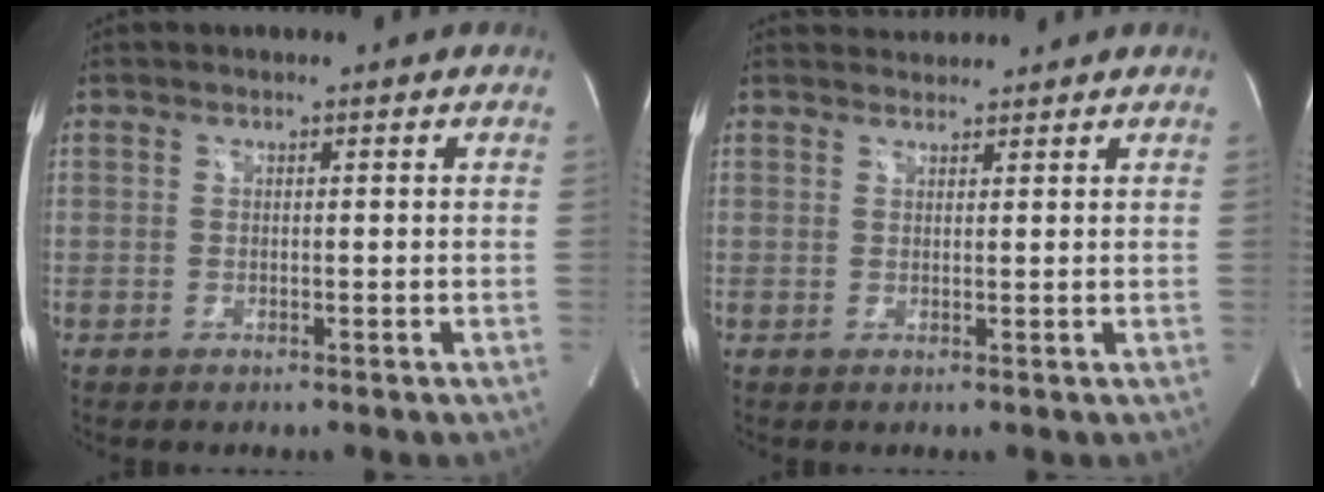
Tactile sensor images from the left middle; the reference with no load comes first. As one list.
[{"total": 2.2, "force": [2.1, 0.3, -0.3], "torque": [-0.003, 0.019, 0.040]}]